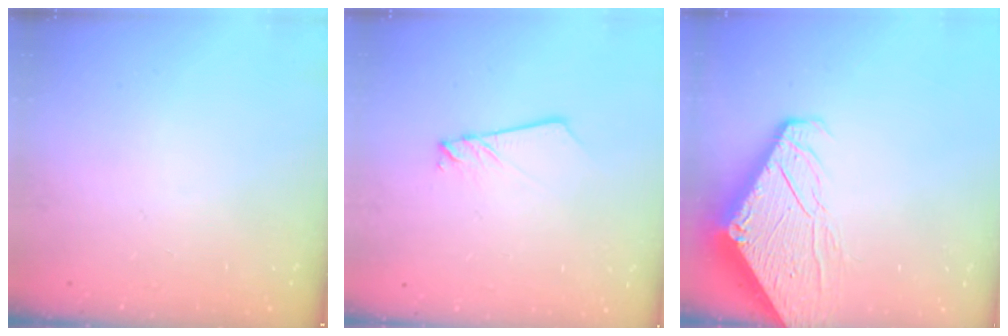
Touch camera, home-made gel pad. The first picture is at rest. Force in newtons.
{"total": 2.2, "press": 2.2, "slide": 0.2}
{"total": 9.3, "press": 9.3, "slide": 1.0}